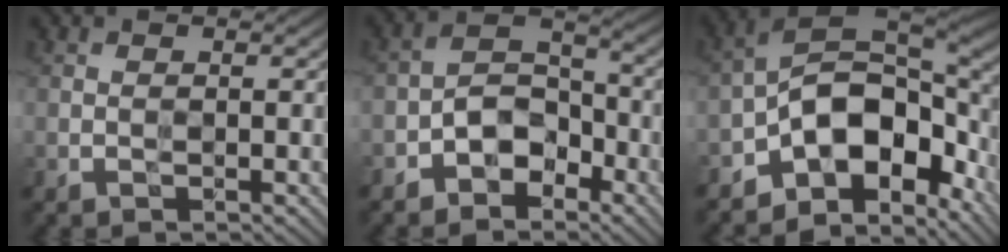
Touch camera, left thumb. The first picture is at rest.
{"total": 5.9, "force": [-3.5, 3.7, 3.1], "torque": [-0.052, 0.011, -0.074]}
{"total": 13.0, "force": [-4.4, 7.5, 9.7], "torque": [-0.163, -0.007, -0.081]}